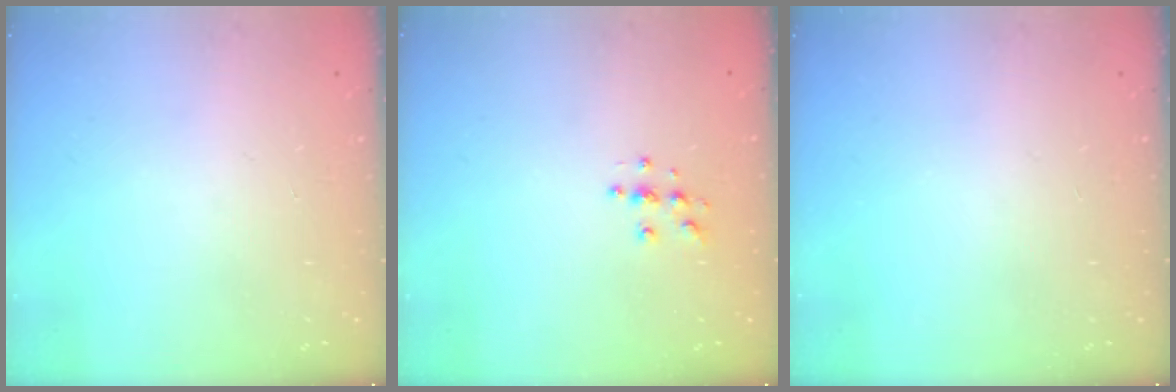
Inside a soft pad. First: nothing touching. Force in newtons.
{"total": 5.2, "press": 5.1, "slide": 0.5}
{"total": 0.0}